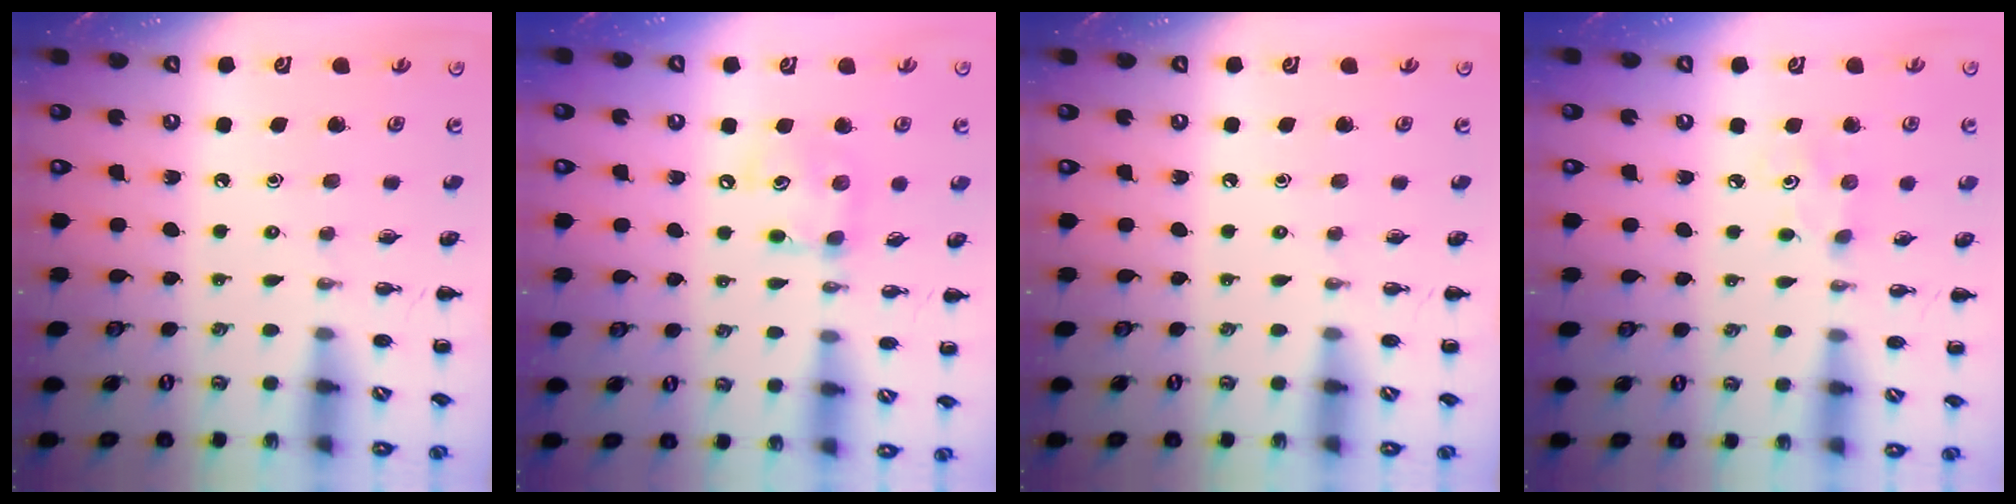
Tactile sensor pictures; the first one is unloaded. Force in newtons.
{"total": 8.9, "press": 8.8, "slide": 1.0}
{"total": 0.0}
{"total": 2.6, "press": 2.5, "slide": 0.8}